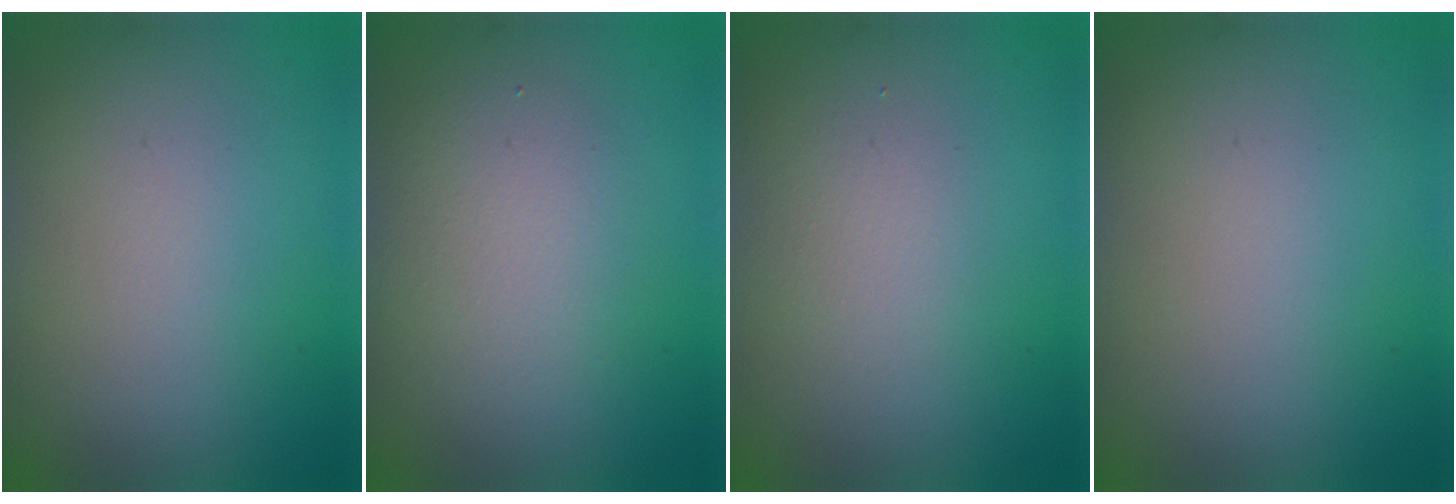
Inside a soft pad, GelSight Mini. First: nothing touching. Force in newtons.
{"total": 3.8, "press": 3.8, "slide": 0.0}
{"total": 1.5, "press": 1.5, "slide": 0.1}
{"total": 0.0}